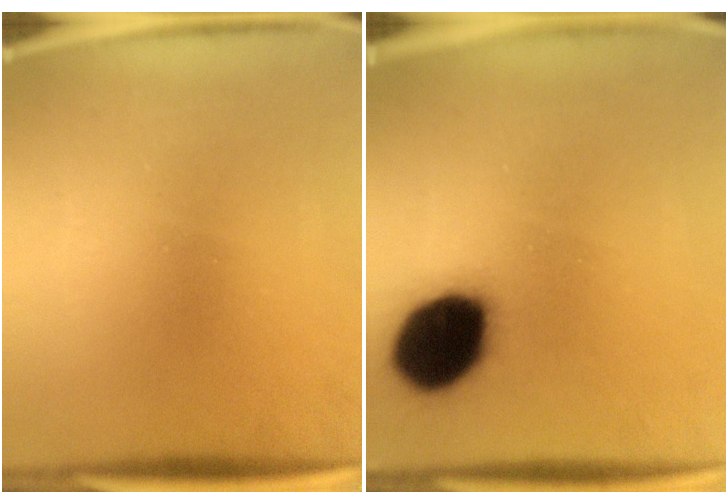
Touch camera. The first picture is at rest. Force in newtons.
{"total": 19.1}